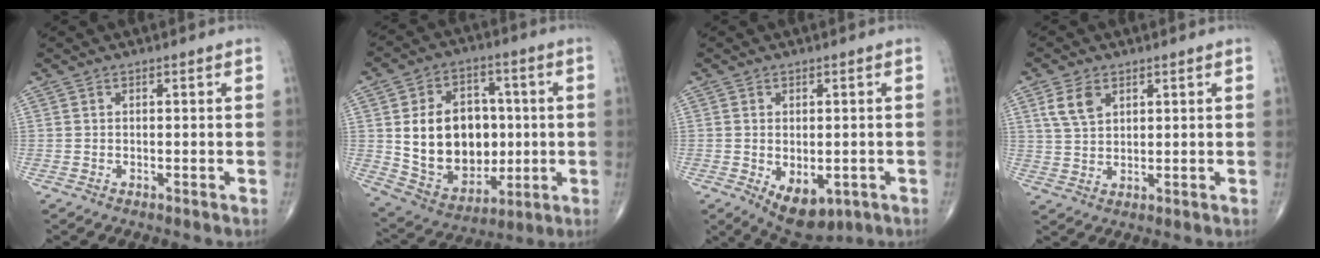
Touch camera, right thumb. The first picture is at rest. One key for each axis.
{"total": 19.3, "fx": 0.7, "fy": 14.4, "fz": 12.7, "tx": -0.164, "ty": 0.008, "tz": 0.039}
{"total": 8.4, "fx": -2.8, "fy": 4.8, "fz": 6.3, "tx": -0.083, "ty": -0.006, "tz": -0.027}
{"total": 5.4, "fx": 2.6, "fy": 3.3, "fz": 3.4, "tx": -0.058, "ty": -0.006, "tz": 0.056}